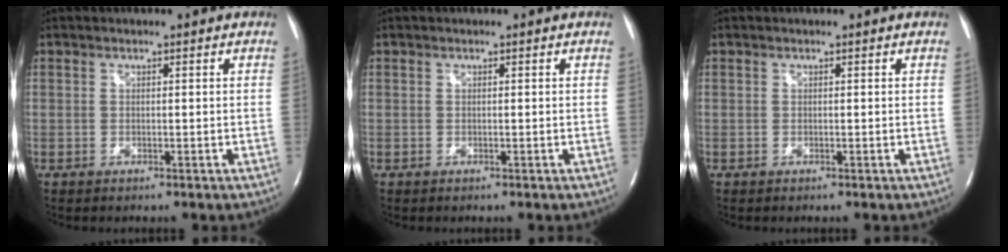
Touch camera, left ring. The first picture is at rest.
{"total": 0.0}
{"total": 0.0}